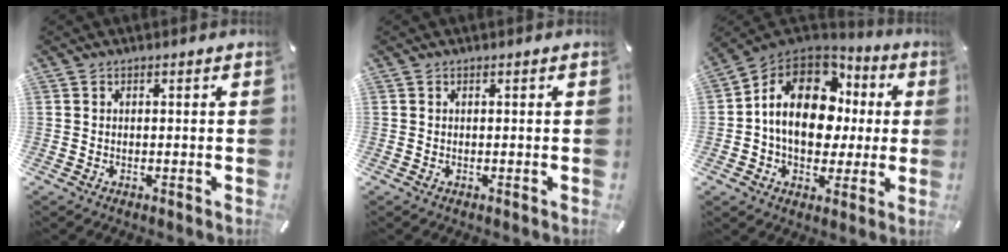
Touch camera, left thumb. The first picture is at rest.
{"total": 0.0}
{"total": 17.1, "force": [2.3, 12.8, 11.1], "torque": [-0.192, -0.005, 0.043]}